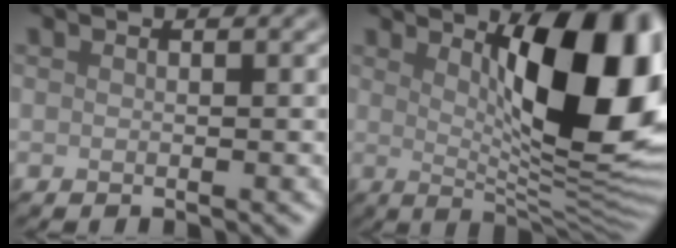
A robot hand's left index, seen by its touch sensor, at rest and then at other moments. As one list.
[{"total": 13.4, "force": [3.4, 4.3, 12.3], "torque": [-0.153, -0.007, 0.052]}]